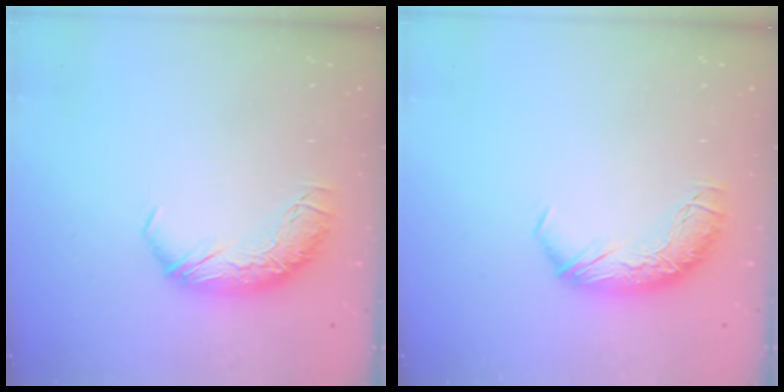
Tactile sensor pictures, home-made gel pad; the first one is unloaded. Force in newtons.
{"total": 0.0}